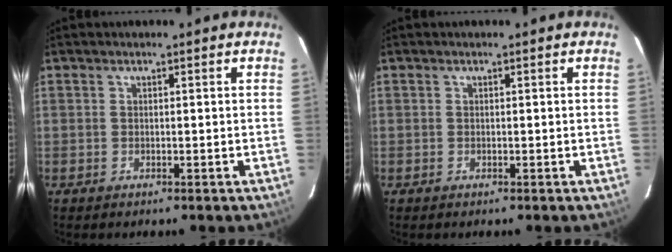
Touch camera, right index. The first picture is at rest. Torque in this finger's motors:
{"motor_torque": [-0.04, -0.01, 0.01, 0.01]}